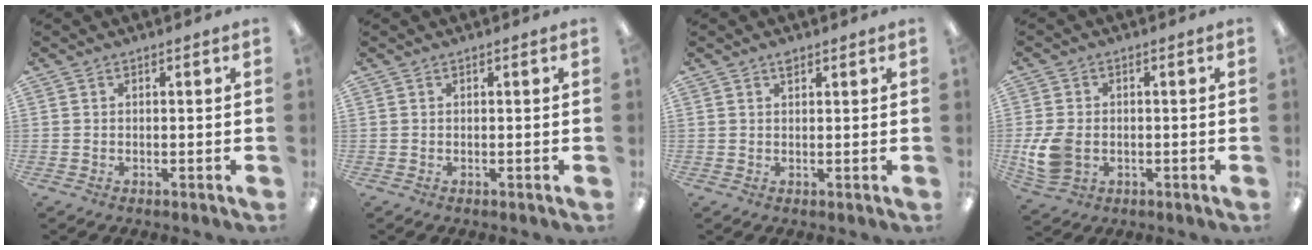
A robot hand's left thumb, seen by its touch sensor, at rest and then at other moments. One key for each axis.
{"total": 0.0}
{"total": 0.9, "fx": 0.8, "fy": 0.5, "fz": 0.3, "tx": 0.001, "ty": -0.003, "tz": 0.013}
{"total": 8.5, "fx": -1.3, "fy": 6.4, "fz": 5.4, "tx": -0.117, "ty": 0.004, "tz": -0.022}